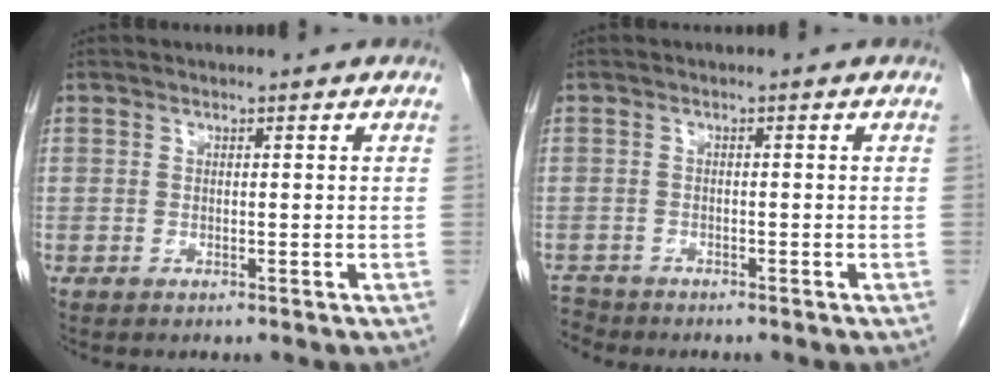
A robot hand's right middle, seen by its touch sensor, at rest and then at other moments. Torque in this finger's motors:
{"motor_torque": [-0.12, -0.15, -0.03, -0.02]}